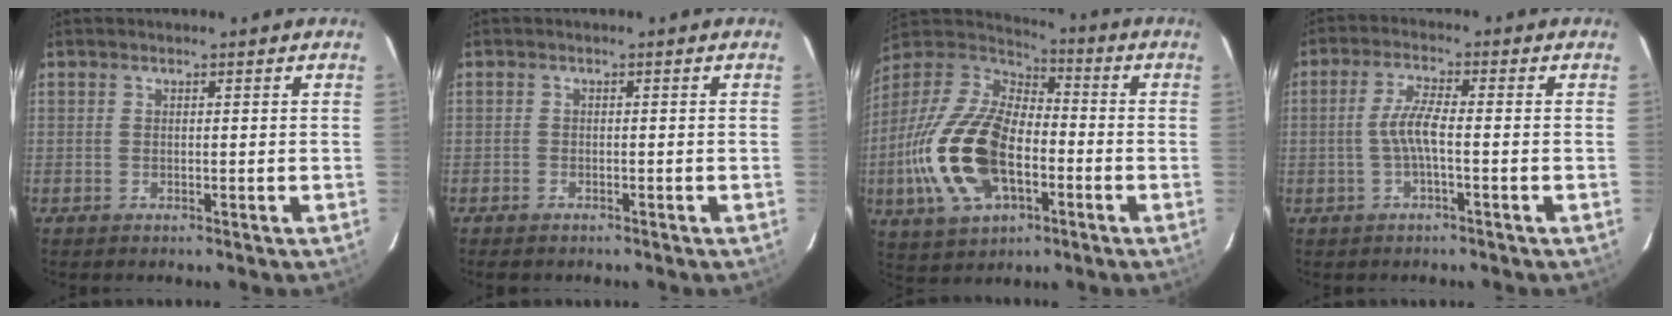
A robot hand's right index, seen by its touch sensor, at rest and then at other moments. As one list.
[{"total": 1.4, "force": [-1.1, 0.9, 0.2], "torque": [-0.010, 0.002, -0.017]}, {"total": 22.4, "force": [-6.0, 12.4, 17.7], "torque": [-0.393, -0.012, -0.105]}, {"total": 4.5, "force": [-1.1, 0.4, 4.3], "torque": [-0.092, 0.005, -0.020]}]